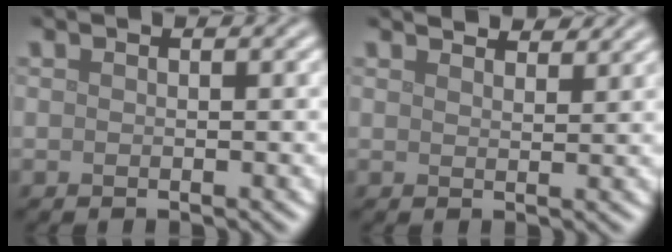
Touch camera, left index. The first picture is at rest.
{"total": 3.4, "force": [3.2, 0.5, 1.0], "torque": [-0.014, 0.002, 0.042]}